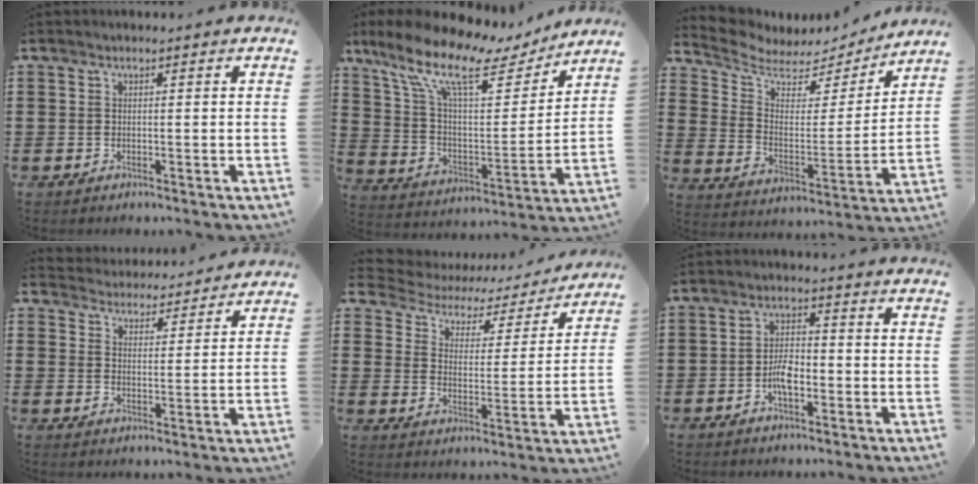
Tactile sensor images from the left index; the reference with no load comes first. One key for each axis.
{"total": 13.0, "fx": 9.1, "fy": 3.9, "fz": 8.5, "tx": -0.189, "ty": -0.047, "tz": 0.150}
{"total": 5.1, "fx": 4.6, "fy": 2.0, "fz": 1.1, "tx": -0.057, "ty": -0.036, "tz": 0.075}
{"total": 4.0, "fx": 3.9, "fy": 0.3, "fz": -0.4, "tx": -0.012, "ty": -0.026, "tz": 0.067}
{"total": 3.4, "fx": 3.0, "fy": 1.5, "fz": 0.4, "tx": -0.032, "ty": -0.025, "tz": 0.042}
{"total": 4.3, "fx": -1.6, "fy": 1.8, "fz": 3.5, "tx": -0.075, "ty": 0.004, "tz": -0.033}